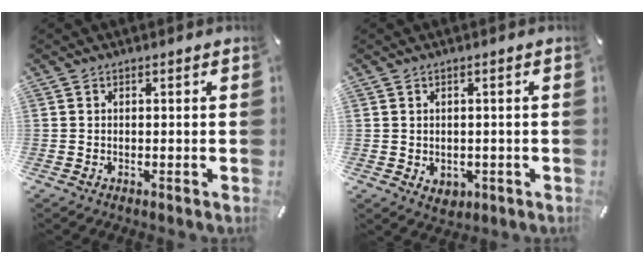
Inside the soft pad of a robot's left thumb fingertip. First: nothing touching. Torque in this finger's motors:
{"motor_torque": [0.13, -0.12, 0.21, -0.19, 0.00]}